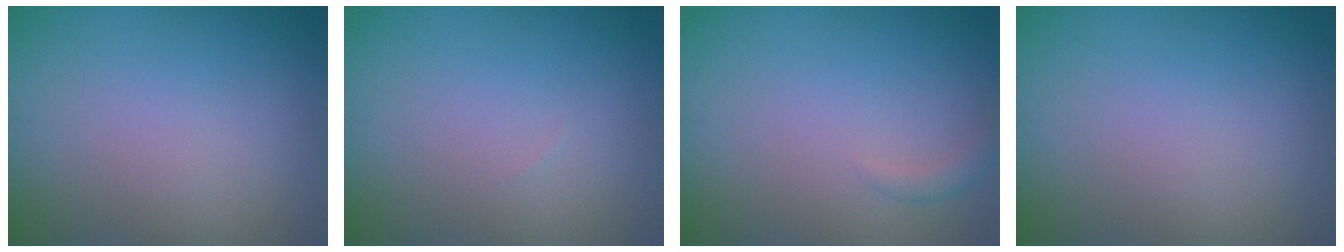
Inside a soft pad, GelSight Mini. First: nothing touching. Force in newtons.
{"total": 0.0}
{"total": 0.9, "press": 0.9, "slide": 0.1}
{"total": 0.0}